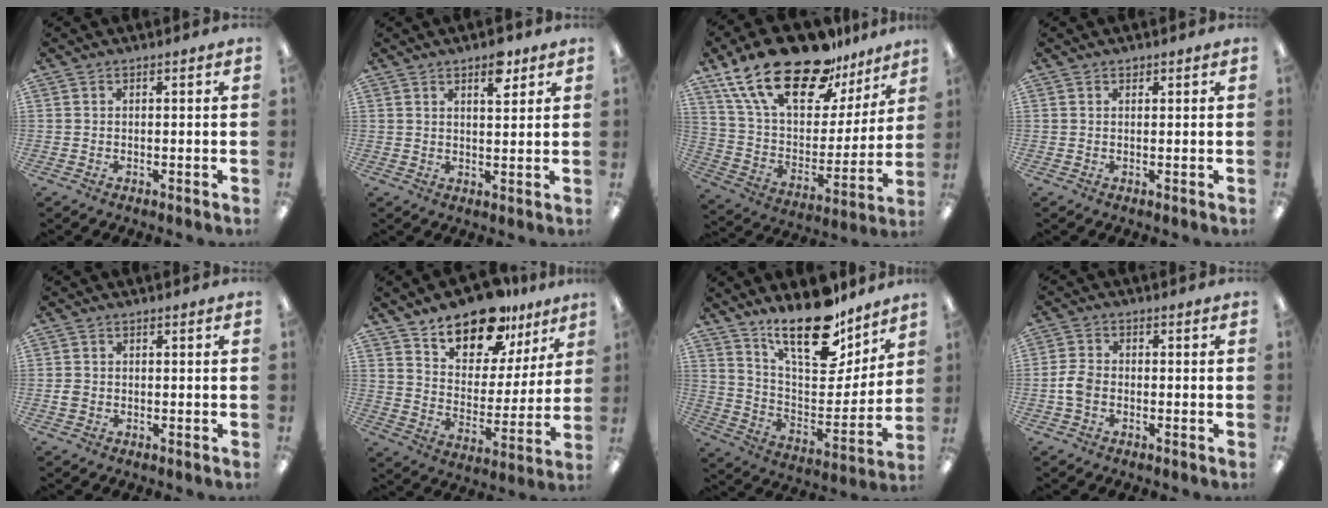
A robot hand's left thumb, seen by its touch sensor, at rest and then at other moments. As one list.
[{"total": 5.9, "force": [3.9, 2.4, 3.6], "torque": [-0.033, -0.022, 0.061]}, {"total": 24.9, "force": [17.9, 10.8, 13.6], "torque": [-0.252, -0.115, 0.315]}, {"total": 0.8, "force": [0.7, 0.4, 0.2], "torque": [-0.003, 0.001, 0.012]}, {"total": 1.6, "force": [-0.1, 1.4, 0.8], "torque": [-0.006, 0.002, -0.004]}, {"total": 15.5, "force": [12.3, 7.5, 5.9], "torque": [-0.096, -0.087, 0.221]}, {"total": 20.9, "force": [15.9, 8.0, 10.9], "torque": [-0.176, -0.108, 0.275]}, {"total": 4.6, "force": [-1.1, 3.2, 3.1], "torque": [-0.065, 0.006, -0.022]}]